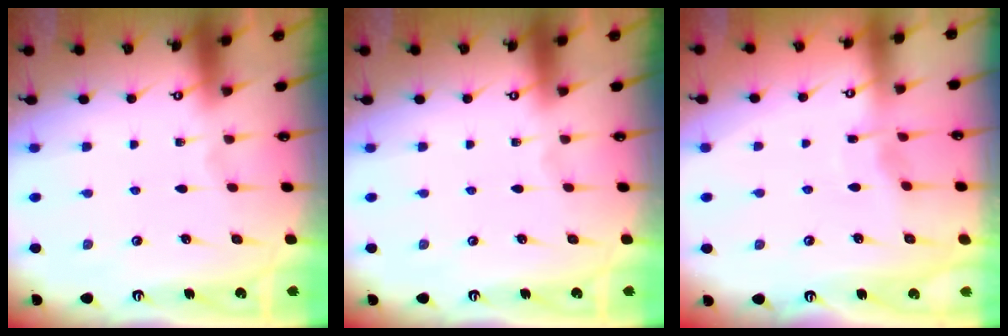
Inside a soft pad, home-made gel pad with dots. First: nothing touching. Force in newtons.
{"total": 0.0}
{"total": 3.6, "press": 3.6, "slide": 0.4}